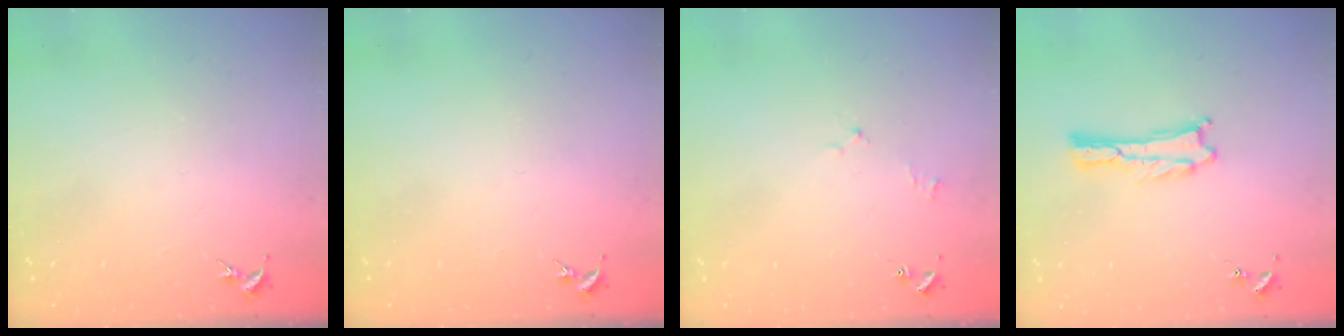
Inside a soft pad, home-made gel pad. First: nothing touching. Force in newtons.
{"total": 0.0}
{"total": 1.6, "press": 1.5, "slide": 0.3}
{"total": 0.0}